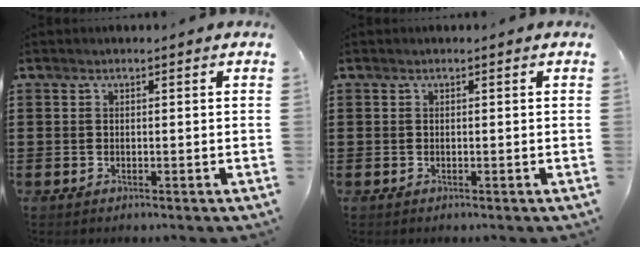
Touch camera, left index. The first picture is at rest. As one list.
[{"total": 0.0}]